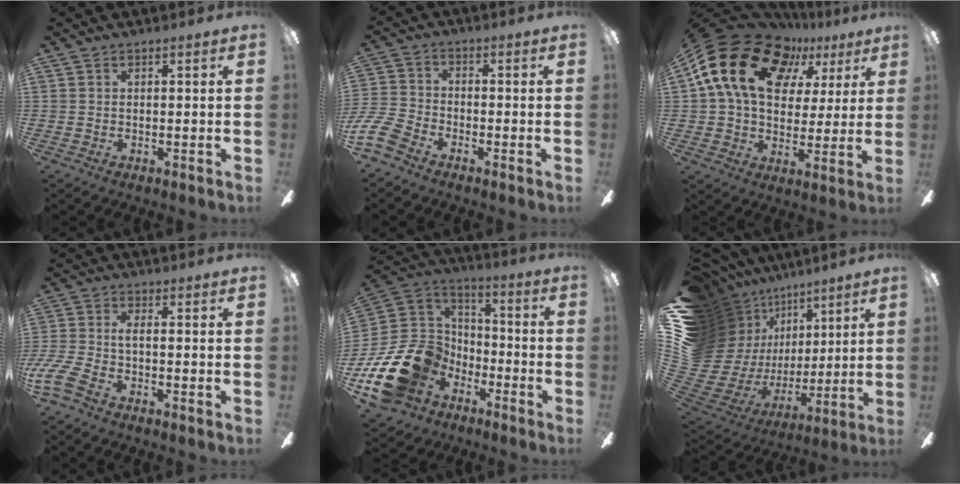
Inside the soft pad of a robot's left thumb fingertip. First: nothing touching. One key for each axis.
{"total": 8.5, "fx": -5.7, "fy": 4.6, "fz": 4.2, "tx": -0.106, "ty": 0.022, "tz": -0.112}
{"total": 20.5, "fx": 8.9, "fy": 14.2, "fz": 11.7, "tx": -0.220, "ty": -0.028, "tz": 0.162}
{"total": 6.4, "fx": -2.9, "fy": 2.5, "fz": 5.1, "tx": -0.132, "ty": -0.006, "tz": -0.062}
{"total": 21.1, "fx": -9.2, "fy": 15.8, "fz": 10.6, "tx": -0.247, "ty": 0.045, "tz": -0.136}
{"total": 19.6, "fx": 6.3, "fy": 16.9, "fz": 7.6, "tx": -0.164, "ty": -0.088, "tz": 0.173}